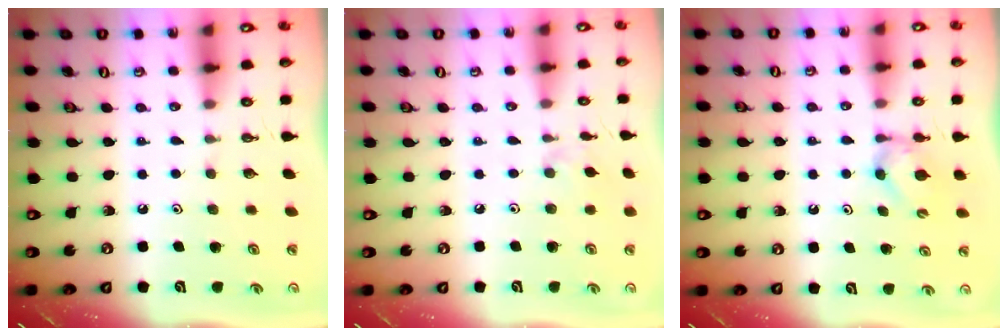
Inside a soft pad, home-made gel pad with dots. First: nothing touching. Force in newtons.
{"total": 2.4, "press": 2.4, "slide": 0.4}
{"total": 4.8, "press": 4.7, "slide": 0.8}